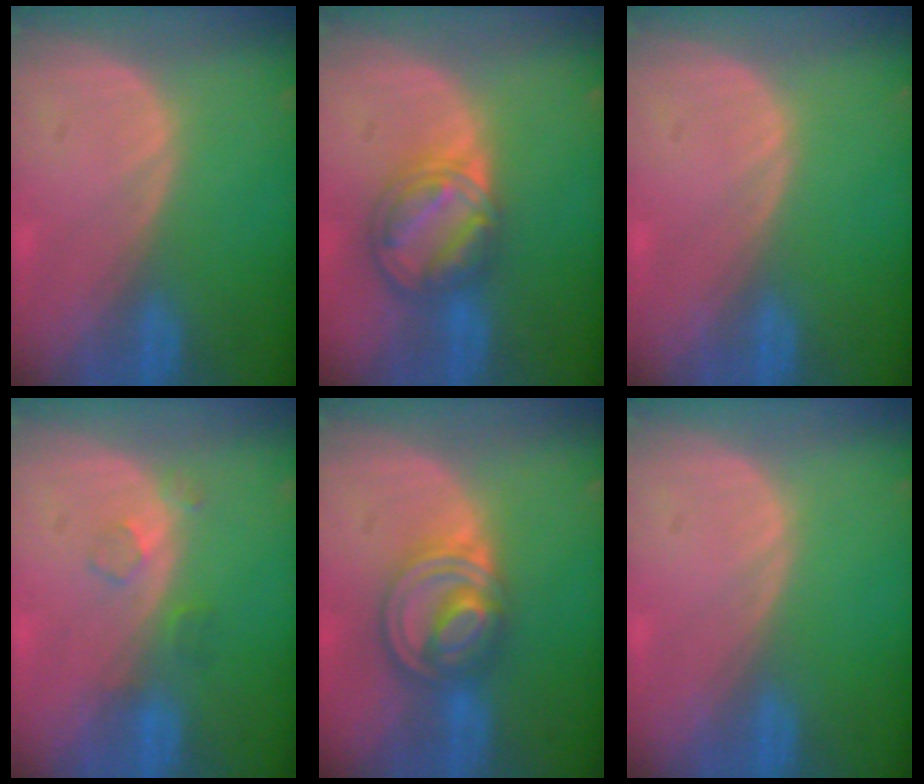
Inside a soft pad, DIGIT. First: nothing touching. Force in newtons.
{"total": 8.3, "press": 7.1, "slide": 4.3}
{"total": 0.0}
{"total": 2.5, "press": 2.5, "slide": 0.3}
{"total": 7.9, "press": 6.9, "slide": 3.8}
{"total": 0.0}